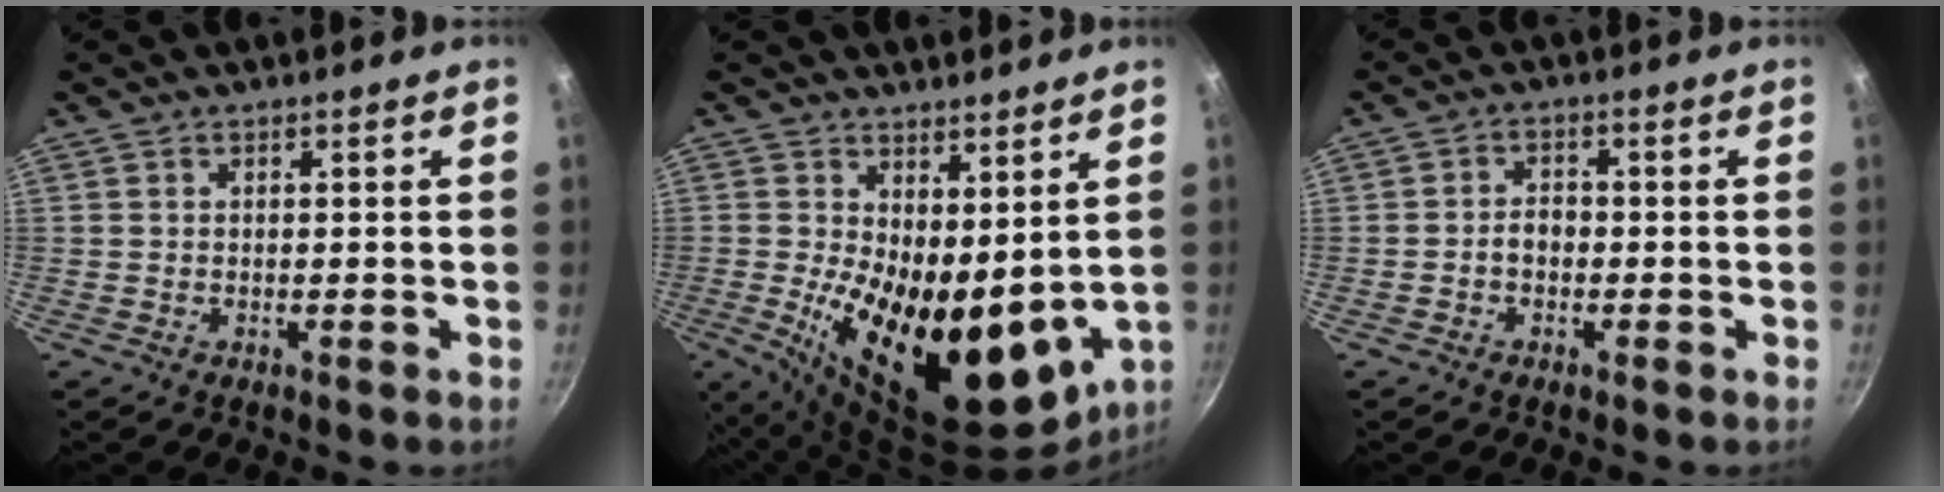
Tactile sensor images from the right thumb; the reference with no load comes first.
{"total": 18.0, "force": [1.5, 8.7, 15.7], "torque": [-0.201, -0.037, 0.043]}
{"total": 2.7, "force": [-0.8, 1.9, 1.7], "torque": [-0.015, 0.018, -0.016]}